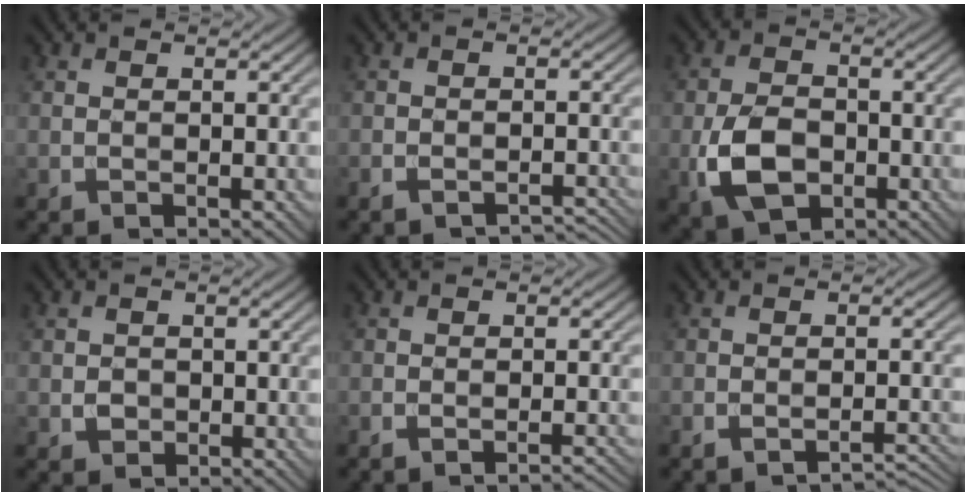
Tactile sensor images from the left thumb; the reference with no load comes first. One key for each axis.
{"total": 3.4, "fx": -2.9, "fy": 1.1, "fz": 1.5, "tx": -0.024, "ty": 0.002, "tz": -0.038}
{"total": 7.4, "fx": -2.4, "fy": 4.7, "fz": 5.1, "tx": -0.117, "ty": -0.009, "tz": -0.048}
{"total": 1.5, "fx": -0.3, "fy": 1.4, "fz": 0.5, "tx": -0.006, "ty": -0.007, "tz": -0.007}
{"total": 2.3, "fx": -1.8, "fy": 0.3, "fz": 1.3, "tx": -0.013, "ty": 0.005, "tz": -0.032}
{"total": 2.8, "fx": -2.5, "fy": 0.3, "fz": 1.3, "tx": -0.018, "ty": 0.005, "tz": -0.040}